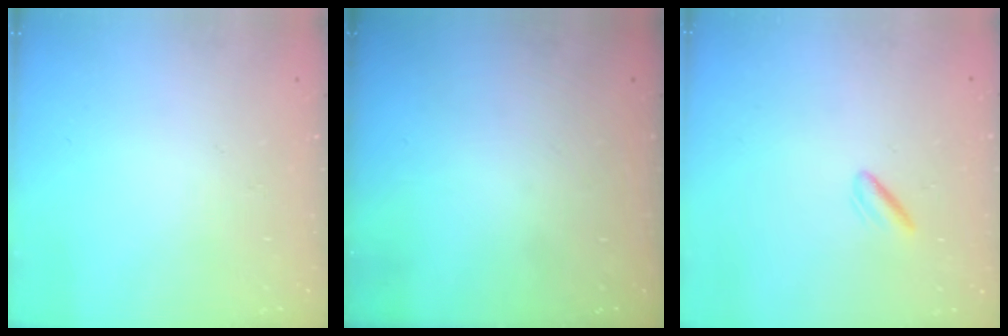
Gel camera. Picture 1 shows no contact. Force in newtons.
{"total": 0.0}
{"total": 3.0, "press": 2.7, "slide": 1.3}